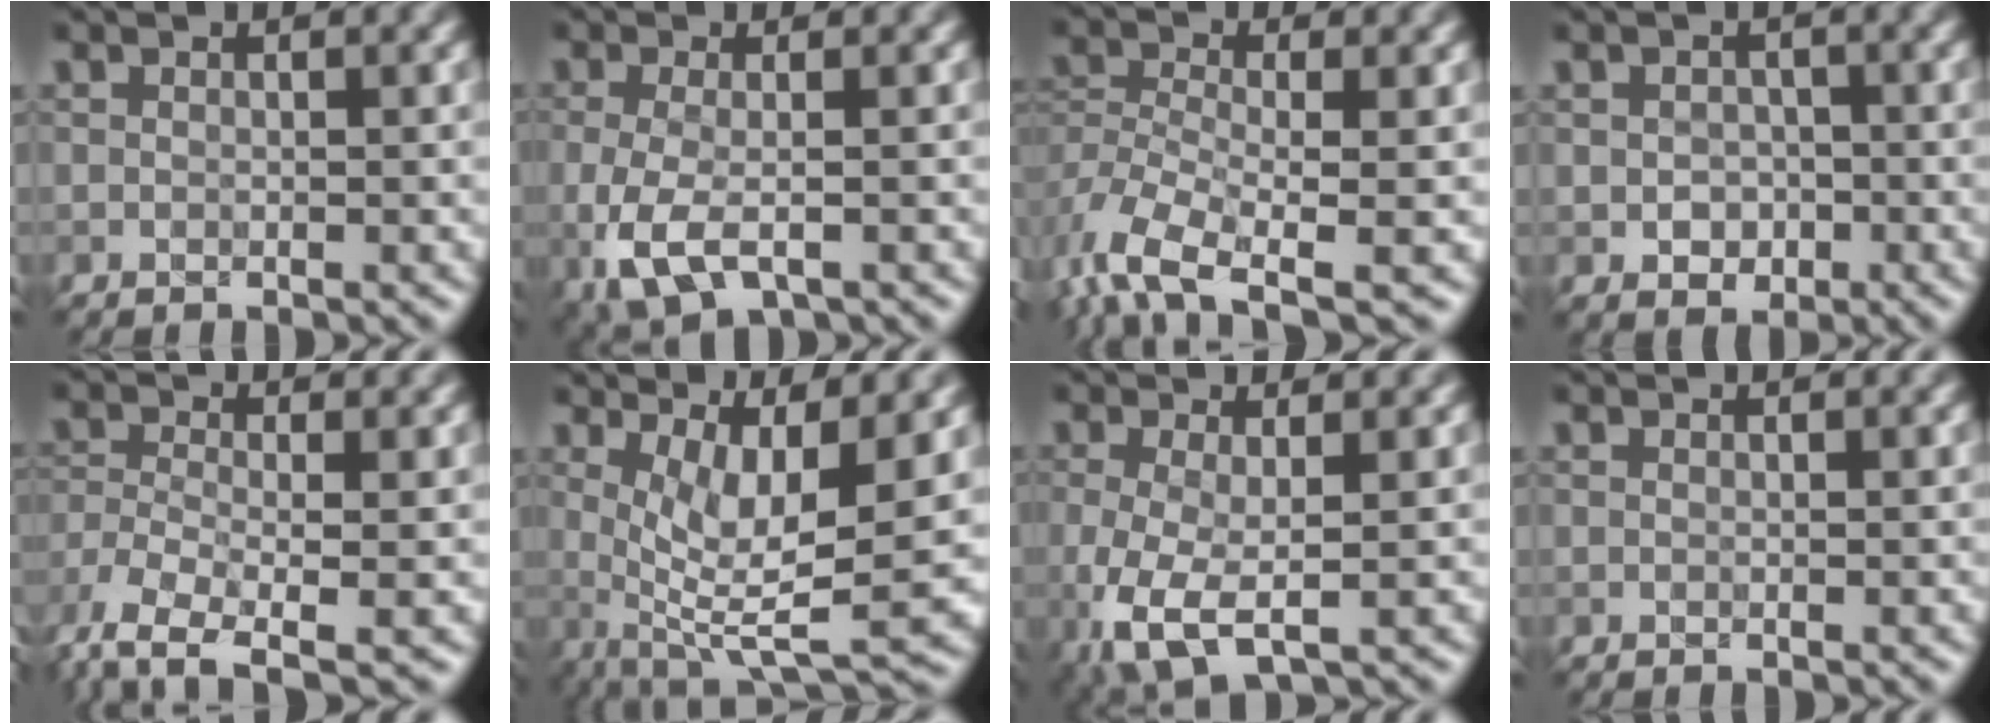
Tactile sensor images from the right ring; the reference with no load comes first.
{"total": 4.8, "force": [-1.5, 2.1, 4.0], "torque": [-0.104, -0.013, -0.031]}
{"total": 6.5, "force": [-3.6, 2.9, 4.5], "torque": [-0.099, -0.010, -0.084]}
{"total": 1.9, "force": [-0.3, 1.7, 0.8], "torque": [-0.008, -0.002, -0.010]}
{"total": 4.7, "force": [-2.9, 2.1, 3.1], "torque": [-0.075, -0.010, -0.064]}
{"total": 7.5, "force": [1.3, 2.4, 7.0], "torque": [-0.113, -0.013, 0.025]}
{"total": 5.0, "force": [-1.2, 2.2, 4.4], "torque": [-0.115, -0.016, -0.021]}
{"total": 0.0}